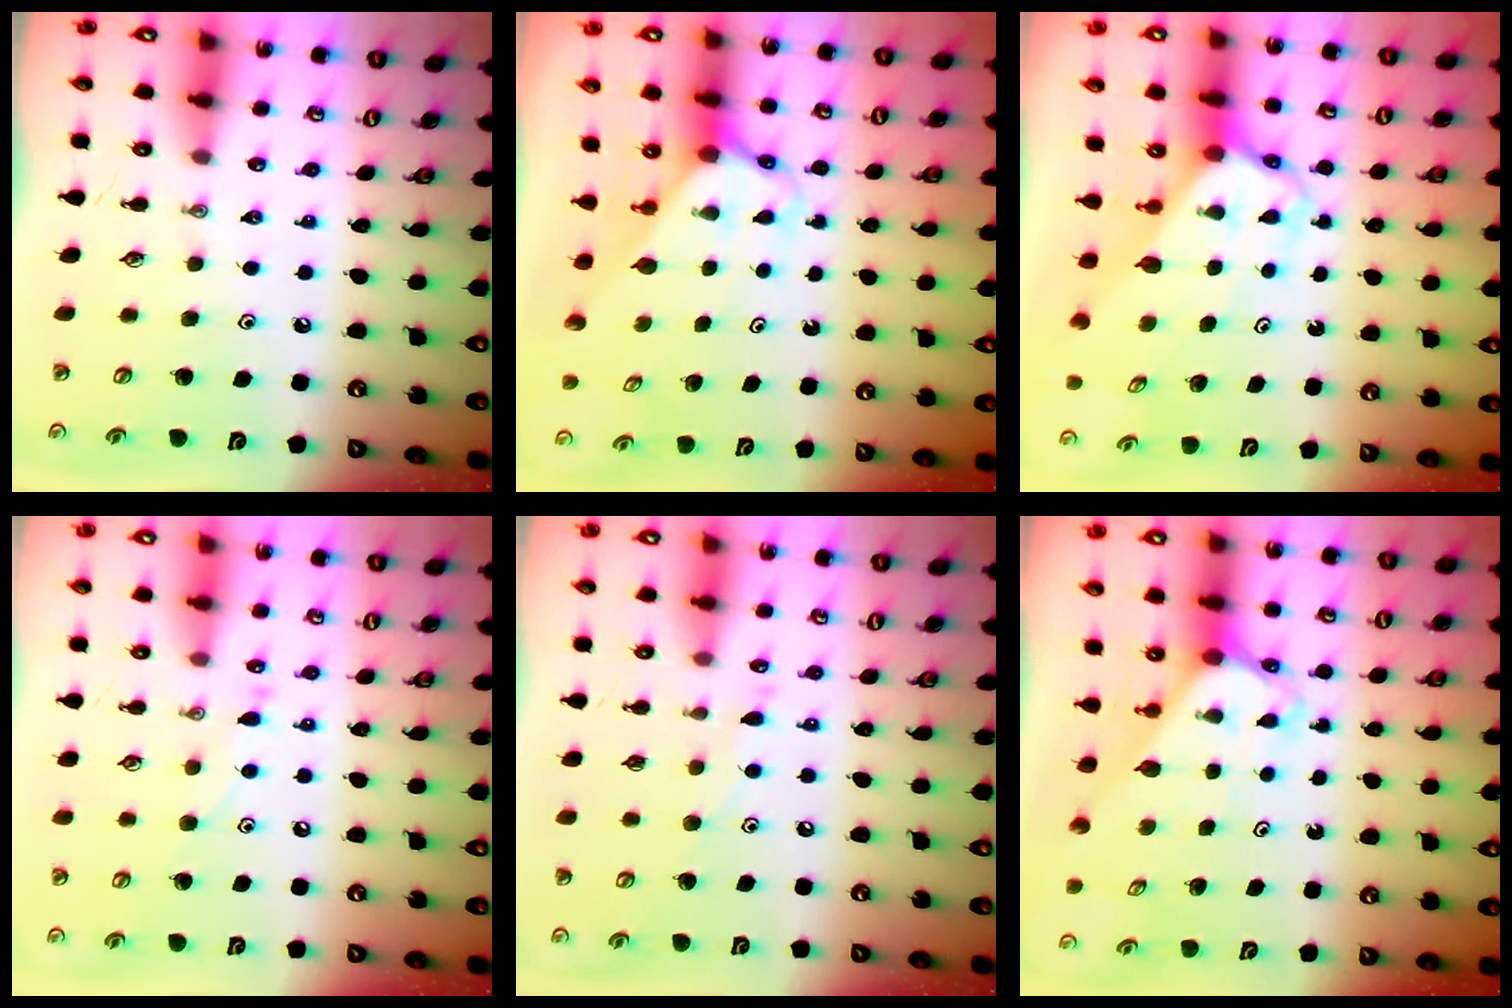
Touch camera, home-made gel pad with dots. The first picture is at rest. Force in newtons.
{"total": 2.5, "press": 2.5, "slide": 0.2}
{"total": 3.9, "press": 3.9, "slide": 0.4}
{"total": 6.6, "press": 6.6, "slide": 0.6}
{"total": 5.6, "press": 5.5, "slide": 0.5}
{"total": 2.5, "press": 2.5, "slide": 0.2}